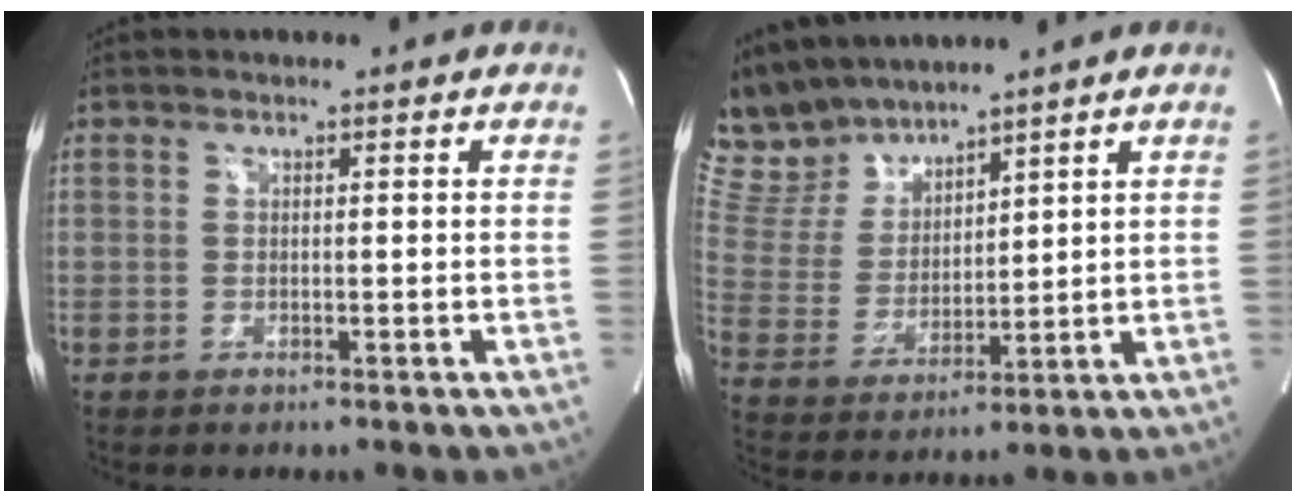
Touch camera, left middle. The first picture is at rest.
{"total": 9.9, "force": [9.3, 2.8, 1.9], "torque": [-0.061, 0.018, 0.202]}